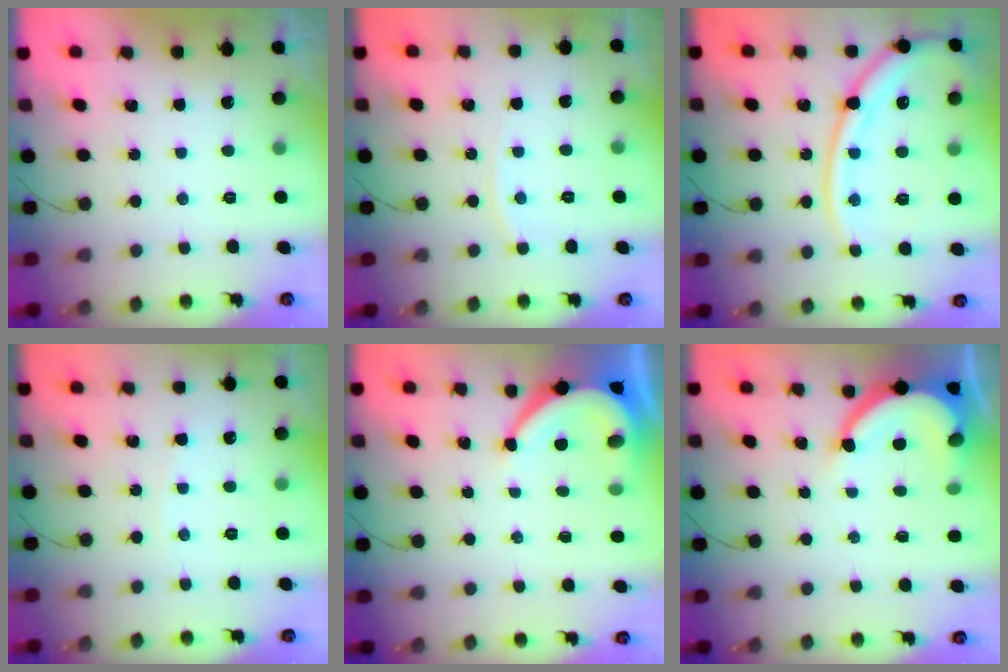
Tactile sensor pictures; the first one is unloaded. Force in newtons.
{"total": 3.6, "press": 3.6, "slide": 0.3}
{"total": 17.2, "press": 17.0, "slide": 2.0}
{"total": 2.3, "press": 2.3, "slide": 0.3}
{"total": 7.7, "press": 7.7, "slide": 0.8}
{"total": 10.0, "press": 9.9, "slide": 1.0}